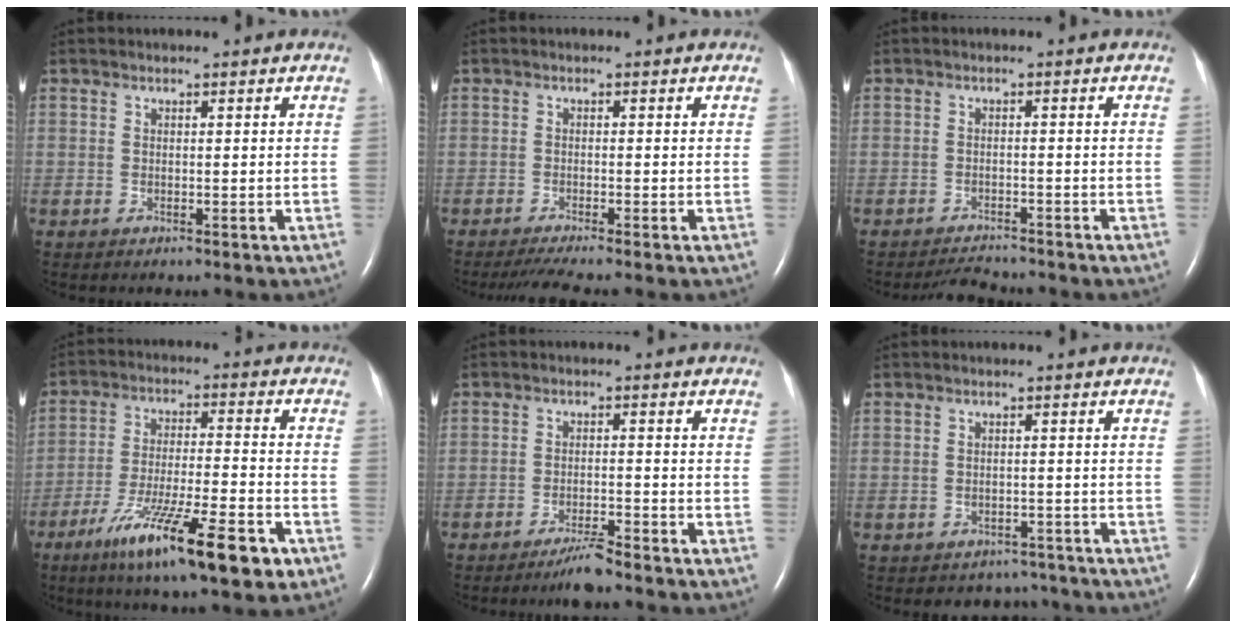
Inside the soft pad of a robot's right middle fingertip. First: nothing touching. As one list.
[{"total": 3.7, "force": [-3.0, -0.7, 1.9], "torque": [-0.037, -0.013, -0.056]}, {"total": 3.3, "force": [-3.3, 0.1, 0.3], "torque": [-0.011, -0.014, -0.054]}, {"total": 16.8, "force": [-9.8, 2.0, 13.5], "torque": [-0.212, -0.032, -0.159]}, {"total": 3.5, "force": [-3.1, -0.2, 1.6], "torque": [-0.033, -0.008, -0.057]}, {"total": 4.4, "force": [-3.8, 2.2, -0.3], "torque": [0.003, 0.015, -0.045]}]